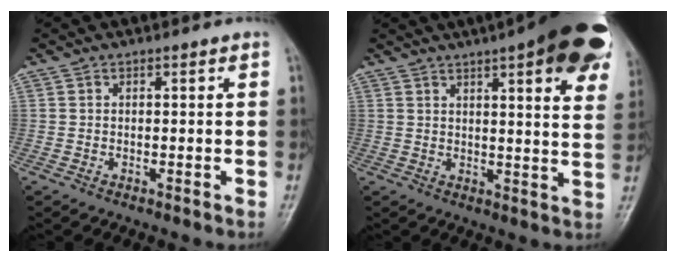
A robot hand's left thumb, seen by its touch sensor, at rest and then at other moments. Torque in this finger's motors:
{"motor_torque": [0.79, 0.51, 1.63, -1.14, 0.18]}